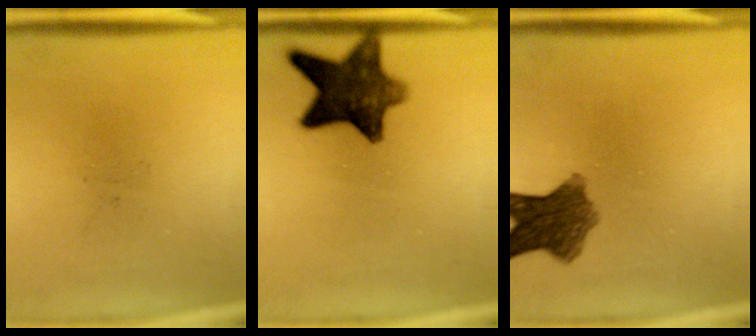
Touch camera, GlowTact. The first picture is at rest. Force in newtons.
{"total": 11.0}
{"total": 8.0}